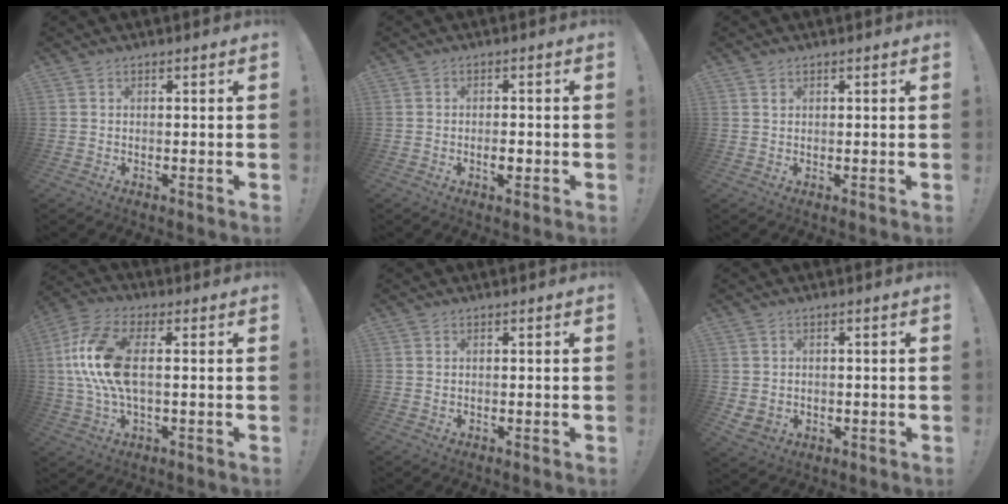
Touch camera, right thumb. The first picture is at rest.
{"total": 2.7, "force": [-1.0, 1.1, 2.3], "torque": [-0.028, 0.002, -0.019]}
{"total": 0.7, "force": [0.4, 0.5, 0.1], "torque": [0.001, 0.000, 0.007]}
{"total": 16.2, "force": [1.6, 7.9, 14.1], "torque": [-0.277, -0.002, 0.031]}
{"total": 0.5, "force": [0.5, 0.1, 0.1], "torque": [0.004, -0.004, 0.009]}
{"total": 3.1, "force": [1.4, 2.6, 1.0], "torque": [-0.008, -0.011, 0.026]}